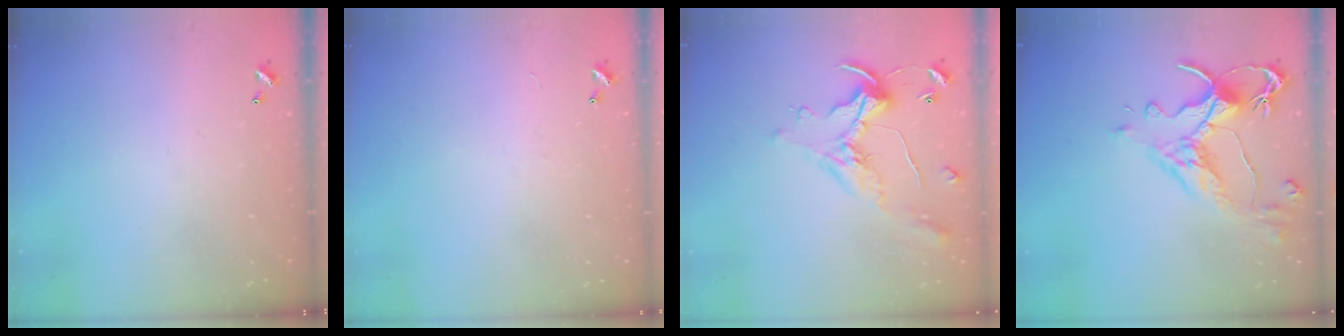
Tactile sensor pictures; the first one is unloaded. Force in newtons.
{"total": 2.4, "press": 2.4, "slide": 0.3}
{"total": 1.1, "press": 0.8, "slide": 0.9}
{"total": 6.2, "press": 6.0, "slide": 1.6}